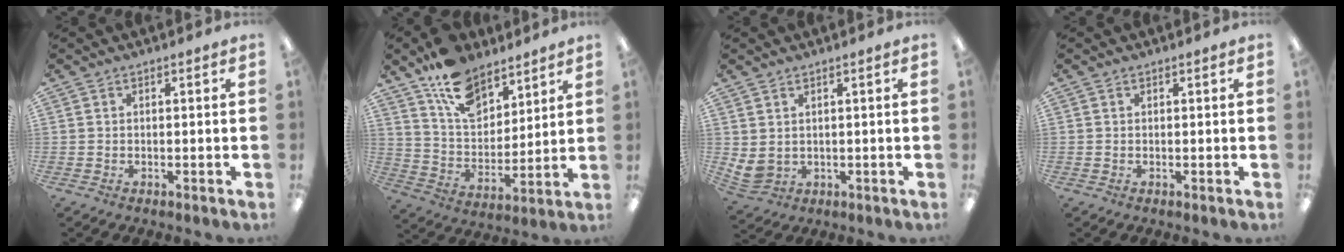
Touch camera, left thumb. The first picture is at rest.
{"total": 14.5, "force": [10.7, 7.6, 6.1], "torque": [-0.116, -0.057, 0.202]}
{"total": 3.6, "force": [1.5, 2.7, 1.8], "torque": [-0.050, -0.008, 0.029]}
{"total": 0.0}